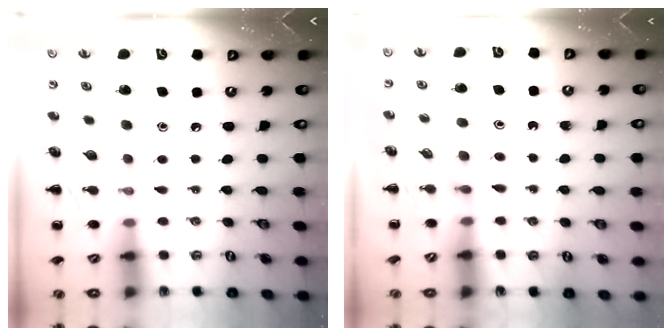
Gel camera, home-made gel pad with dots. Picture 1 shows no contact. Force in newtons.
{"total": 2.8, "press": 2.5, "slide": 1.1}